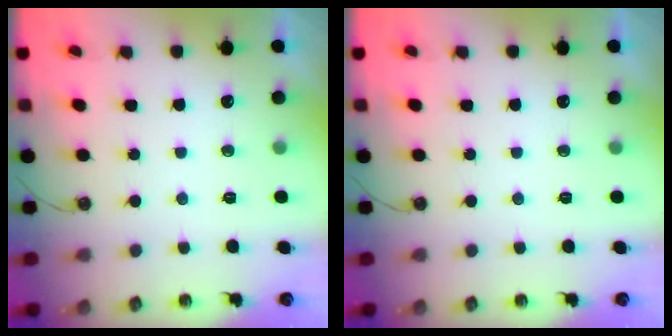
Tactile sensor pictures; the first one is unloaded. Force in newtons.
{"total": 0.0}